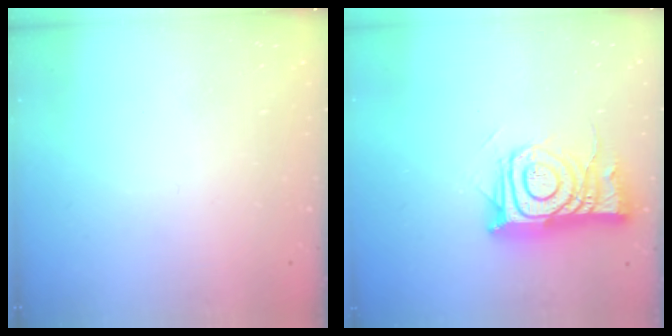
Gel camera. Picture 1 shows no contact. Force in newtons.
{"total": 11.6, "press": 11.5, "slide": 1.0}